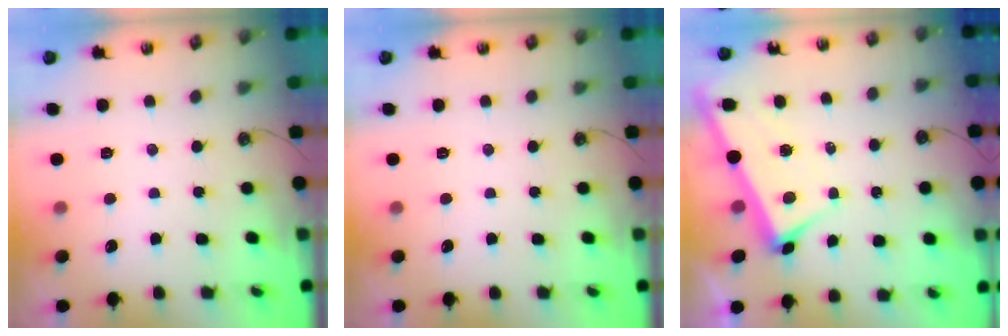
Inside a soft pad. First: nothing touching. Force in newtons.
{"total": 0.0}
{"total": 2.0, "press": 1.9, "slide": 0.6}